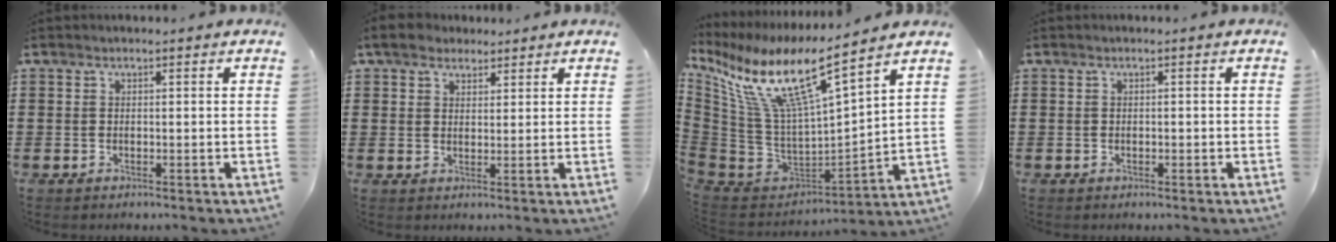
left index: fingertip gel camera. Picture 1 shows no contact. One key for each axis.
{"total": 4.0, "fx": 3.0, "fy": 2.2, "fz": 1.4, "tx": -0.033, "ty": 0.005, "tz": 0.054}
{"total": 12.8, "fx": 7.4, "fy": 2.5, "fz": 10.1, "tx": -0.238, "ty": -0.060, "tz": 0.115}
{"total": 0.6, "fx": -0.1, "fy": 0.3, "fz": 0.5, "tx": -0.011, "ty": 0.000, "tz": -0.002}